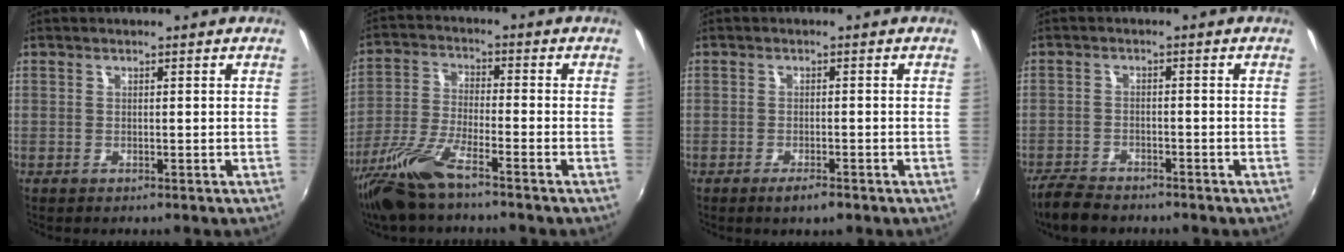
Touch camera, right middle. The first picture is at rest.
{"total": 10.3, "force": [-7.5, 1.7, 6.9], "torque": [-0.148, -0.018, -0.150]}
{"total": 2.7, "force": [-1.9, 0.8, 1.8], "torque": [-0.041, -0.007, -0.037]}
{"total": 6.1, "force": [-5.4, 2.1, 2.1], "torque": [-0.067, -0.014, -0.097]}